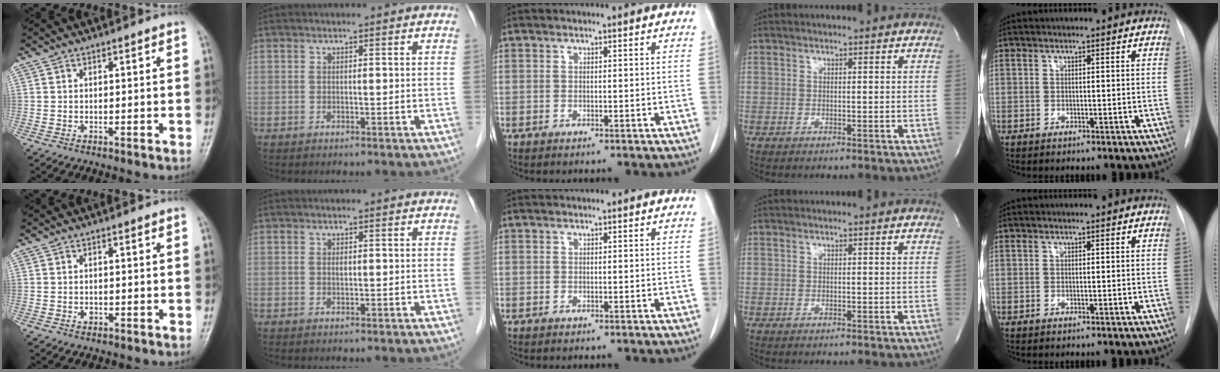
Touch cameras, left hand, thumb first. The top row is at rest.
{"thumb": {"total": 0.8, "force": [-0.1, 0.6, 0.5], "torque": [-0.004, 0.000, -0.002]}, "index": {"total": 0.6, "force": [0.2, 0.3, 0.4], "torque": [-0.007, 0.001, 0.002]}}